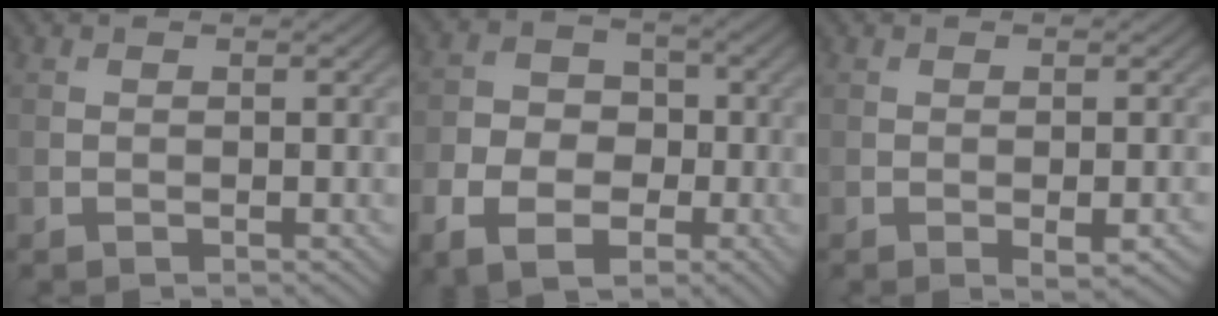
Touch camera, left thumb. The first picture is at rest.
{"total": 8.8, "force": [-3.5, 6.2, 5.2], "torque": [-0.093, -0.020, -0.071]}
{"total": 2.5, "force": [-1.0, 0.8, 2.2], "torque": [-0.034, -0.002, -0.014]}